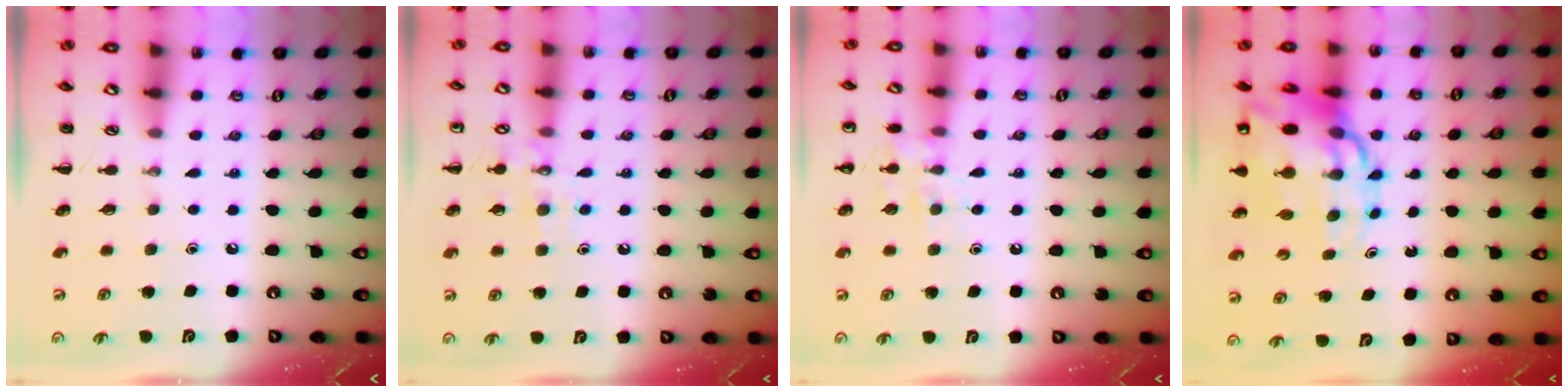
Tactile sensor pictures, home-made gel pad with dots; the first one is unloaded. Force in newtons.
{"total": 8.6, "press": 8.5, "slide": 1.1}
{"total": 7.6, "press": 7.5, "slide": 1.0}
{"total": 16.8, "press": 16.1, "slide": 4.6}